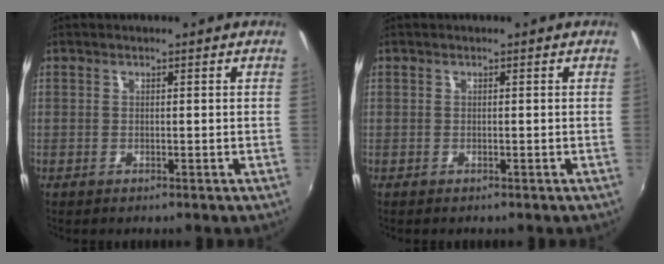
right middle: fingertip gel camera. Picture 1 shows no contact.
{"total": 0.0}